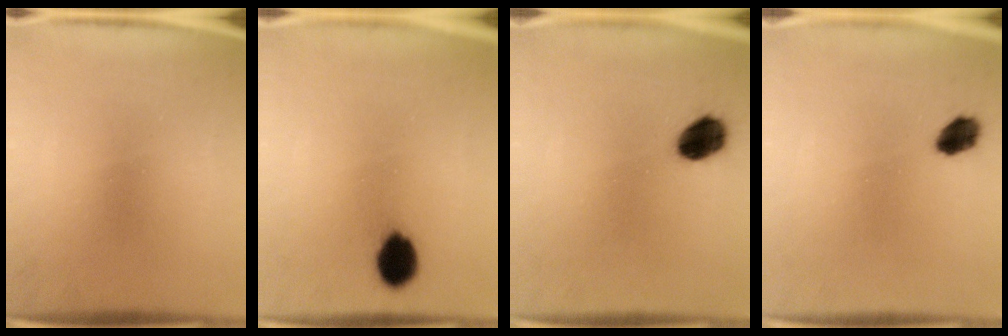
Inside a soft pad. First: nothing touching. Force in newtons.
{"total": 7.2}
{"total": 8.5}
{"total": 5.6}